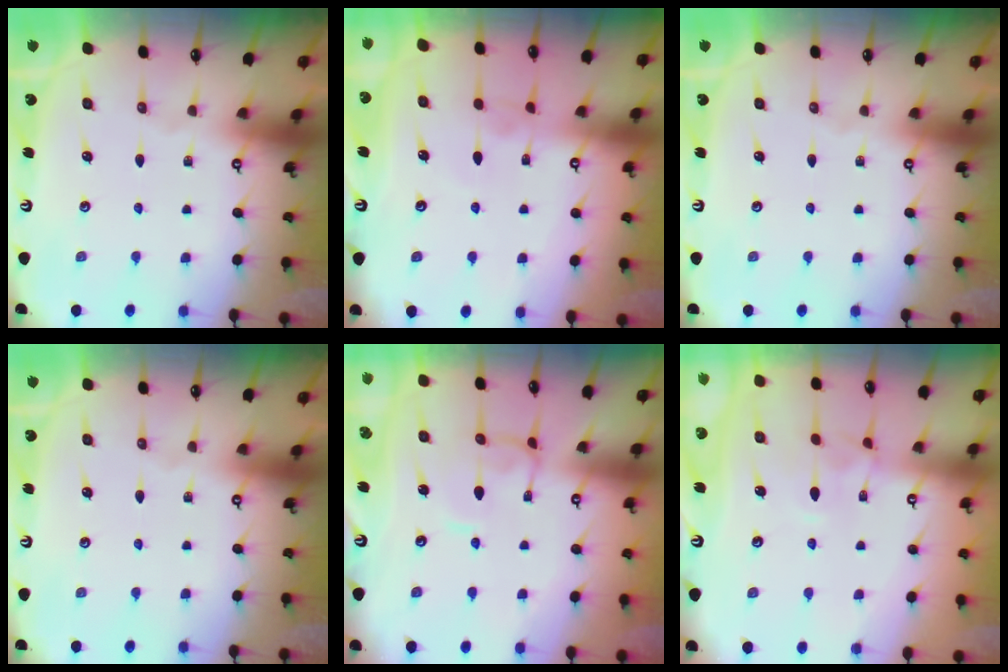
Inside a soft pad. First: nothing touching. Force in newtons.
{"total": 4.1, "press": 4.0, "slide": 0.2}
{"total": 0.0}
{"total": 0.0}
{"total": 0.0}
{"total": 2.6, "press": 2.5, "slide": 0.6}